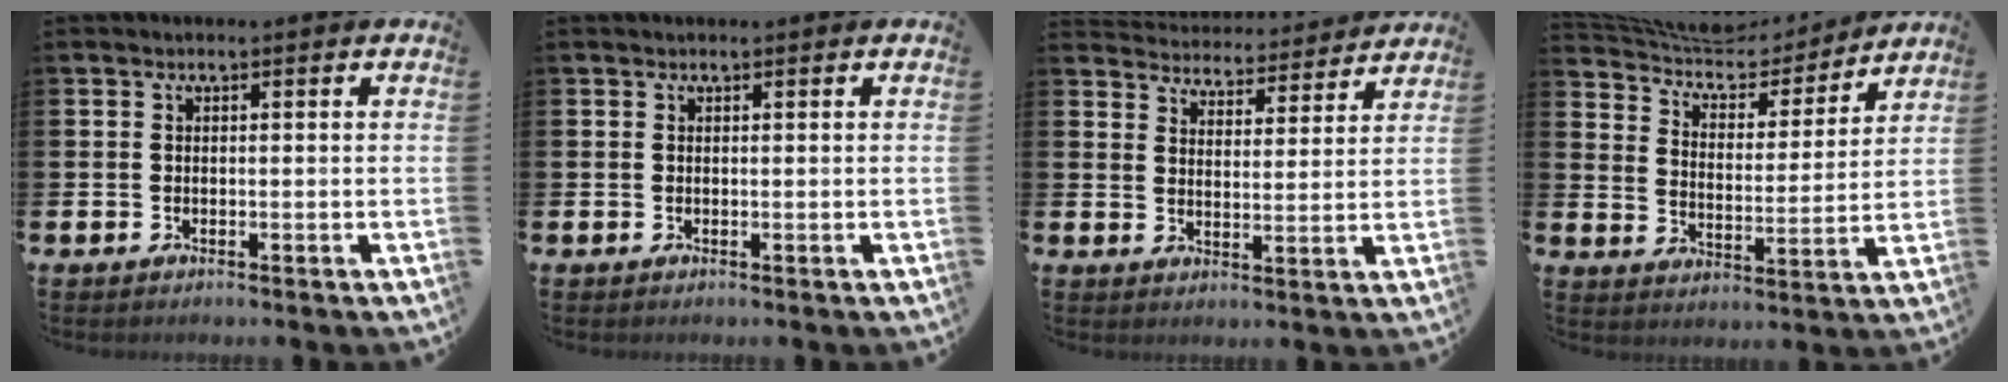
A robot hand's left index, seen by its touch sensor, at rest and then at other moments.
{"total": 0.0}
{"total": 4.9, "force": [4.8, 0.8, -0.4], "torque": [-0.010, -0.045, 0.081]}
{"total": 6.8, "force": [6.3, 2.2, 1.5], "torque": [-0.058, -0.050, 0.105]}